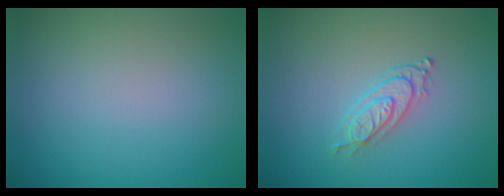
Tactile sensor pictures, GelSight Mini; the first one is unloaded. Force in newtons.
{"total": 2.7, "press": 2.1, "slide": 1.7}